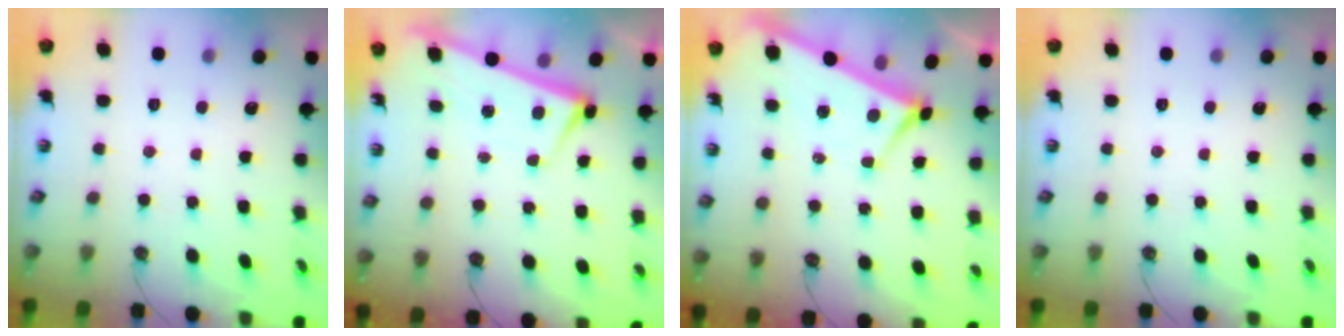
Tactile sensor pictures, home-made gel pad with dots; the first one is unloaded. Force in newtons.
{"total": 2.8, "press": 2.8, "slide": 0.4}
{"total": 3.6, "press": 3.6, "slide": 0.4}
{"total": 0.0}